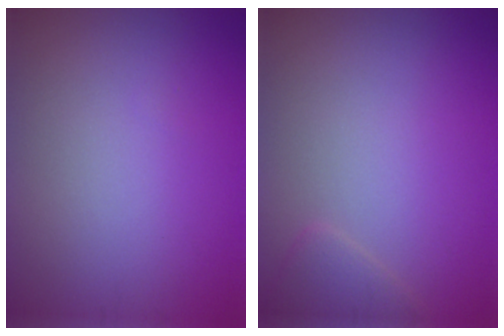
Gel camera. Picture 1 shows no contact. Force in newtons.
{"total": 1.5, "press": 1.5, "slide": 0.1}